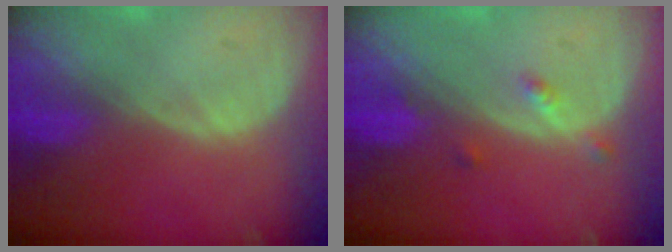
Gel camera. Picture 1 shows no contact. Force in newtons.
{"total": 2.2, "press": 1.8, "slide": 1.3}